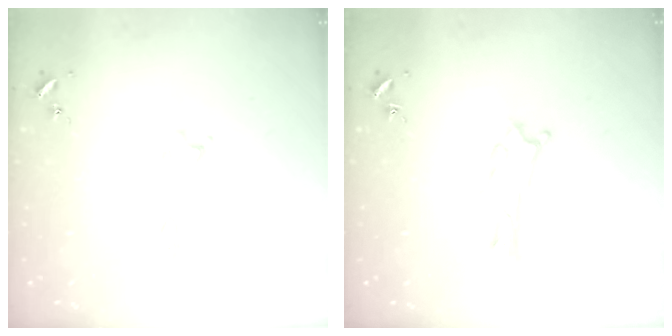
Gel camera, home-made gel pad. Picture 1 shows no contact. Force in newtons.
{"total": 2.0, "press": 2.0, "slide": 0.2}